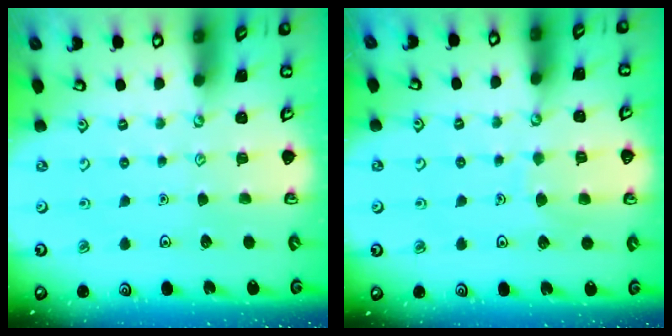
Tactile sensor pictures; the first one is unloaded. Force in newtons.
{"total": 4.9, "press": 4.8, "slide": 0.6}